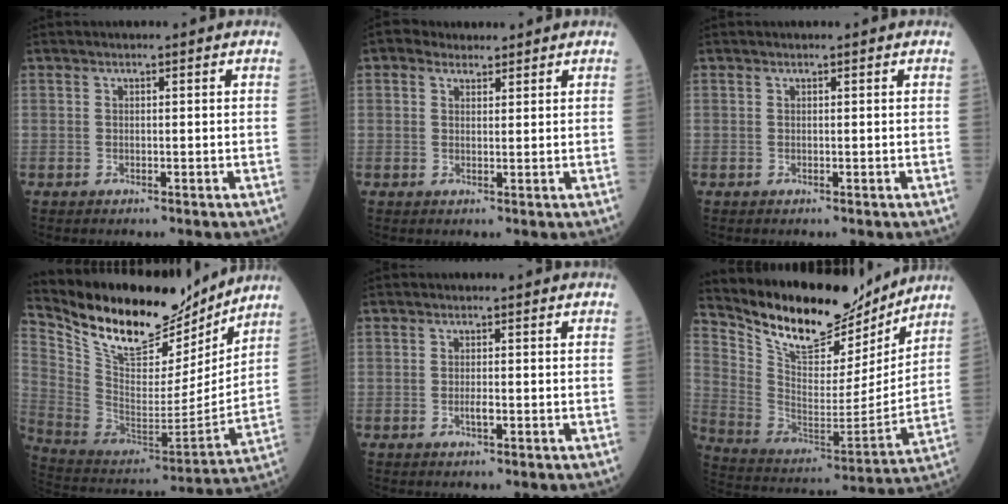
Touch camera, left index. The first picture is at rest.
{"total": 2.6, "force": [1.9, 1.6, 0.6], "torque": [-0.015, 0.018, 0.030]}
{"total": 0.0}
{"total": 21.8, "force": [18.5, 6.5, 9.5], "torque": [-0.187, -0.018, 0.318]}
{"total": 1.1, "force": [-0.3, 0.3, 1.0], "torque": [-0.022, -0.001, -0.006]}
{"total": 19.2, "force": [16.8, 5.9, 7.3], "torque": [-0.143, -0.023, 0.282]}